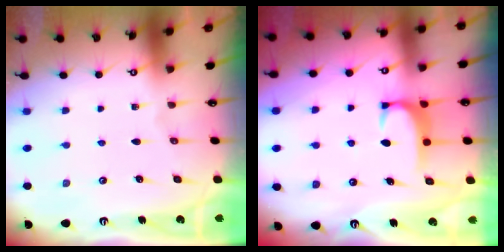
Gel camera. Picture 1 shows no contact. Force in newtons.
{"total": 1.8, "press": 1.8, "slide": 0.5}